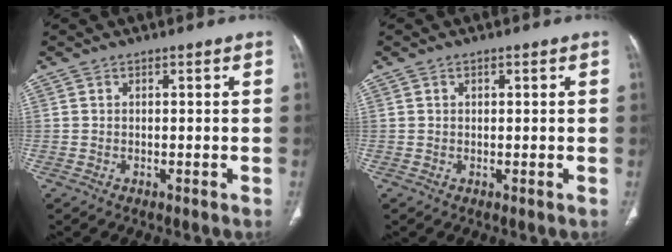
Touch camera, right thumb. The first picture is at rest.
{"total": 0.7, "force": [0.3, 0.4, 0.4], "torque": [-0.003, 0.001, 0.005]}